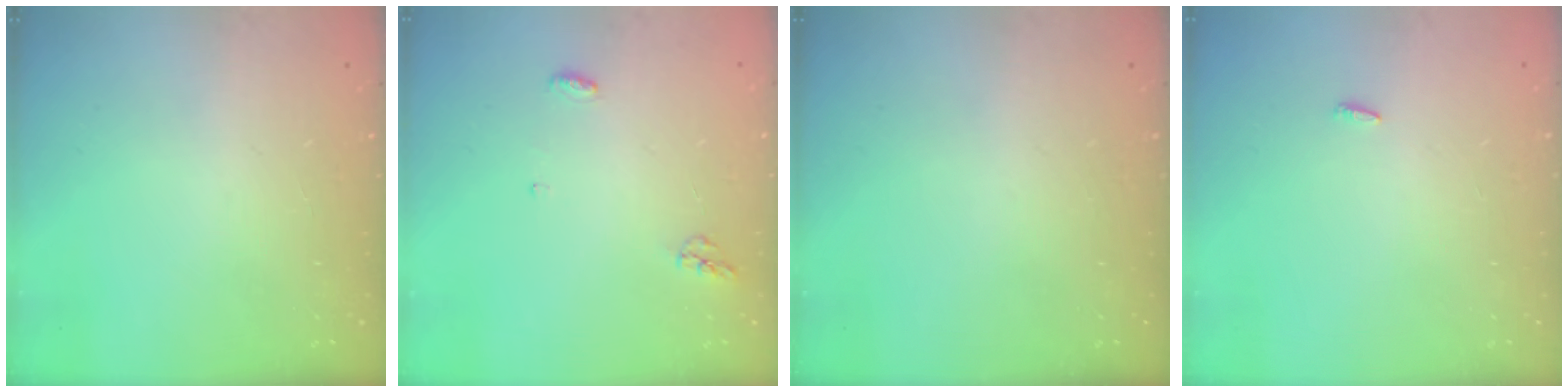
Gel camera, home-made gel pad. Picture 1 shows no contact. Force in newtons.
{"total": 4.2, "press": 4.1, "slide": 0.9}
{"total": 0.0}
{"total": 1.8, "press": 1.7, "slide": 0.6}